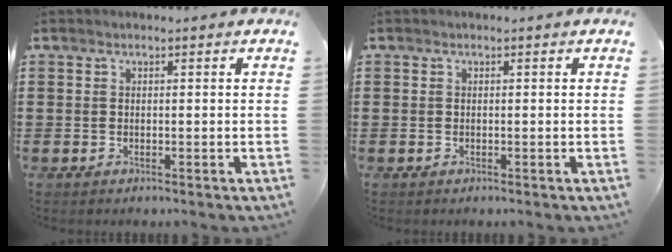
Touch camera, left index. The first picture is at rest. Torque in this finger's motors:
{"motor_torque": [0.00, 0.00, 0.00, 0.01]}